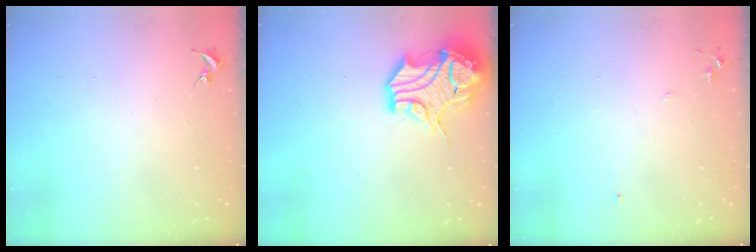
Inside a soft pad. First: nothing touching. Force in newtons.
{"total": 17.4, "press": 17.2, "slide": 2.2}
{"total": 5.6, "press": 5.6, "slide": 0.7}